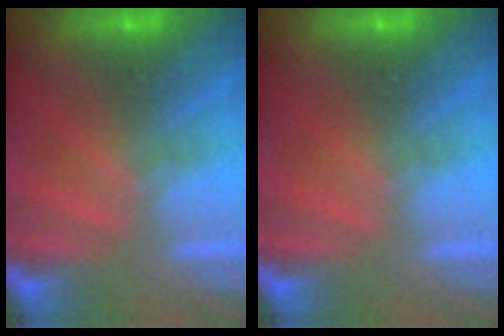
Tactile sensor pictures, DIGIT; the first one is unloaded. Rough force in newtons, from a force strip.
{"total": 0.0}